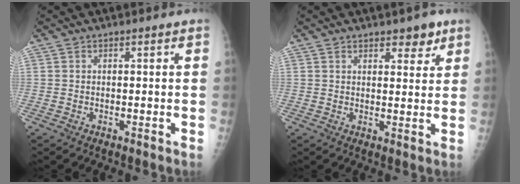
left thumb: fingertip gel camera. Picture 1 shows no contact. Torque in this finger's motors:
{"motor_torque": [-0.19, 0.35, -0.42, -0.07, 0.05]}